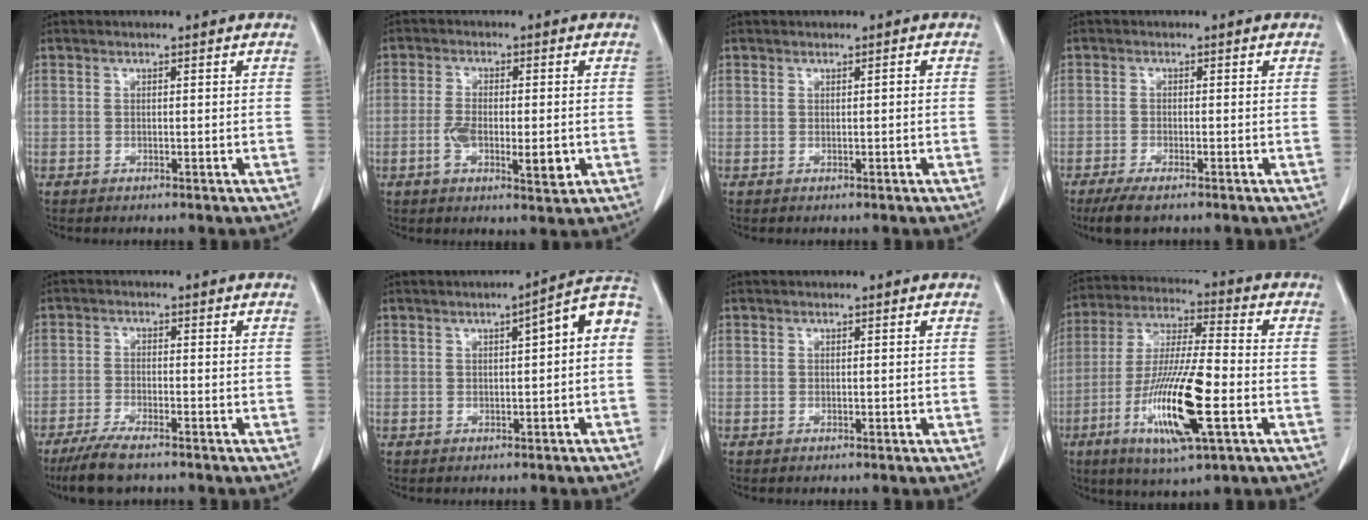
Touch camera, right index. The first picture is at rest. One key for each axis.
{"total": 6.8, "fx": -1.8, "fy": 2.2, "fz": 6.2, "tx": -0.107, "ty": -0.006, "tz": -0.026}
{"total": 0.0}
{"total": 4.3, "fx": -3.2, "fy": 0.9, "fz": 2.7, "tx": -0.054, "ty": -0.009, "tz": -0.054}
{"total": 6.4, "fx": -5.0, "fy": 1.0, "fz": 3.8, "tx": -0.076, "ty": -0.017, "tz": -0.089}
{"total": 6.3, "fx": 0.8, "fy": 0.9, "fz": 6.2, "tx": -0.077, "ty": 0.023, "tz": 0.003}
{"total": 0.0}
{"total": 16.4, "fx": -5.4, "fy": 1.9, "fz": 15.3, "tx": -0.302, "ty": -0.020, "tz": -0.095}